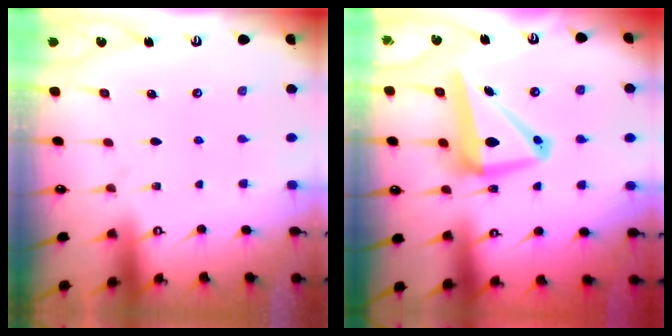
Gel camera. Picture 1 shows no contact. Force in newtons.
{"total": 10.3, "press": 10.1, "slide": 2.3}